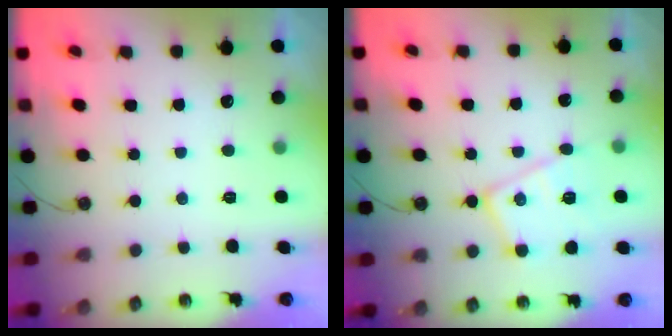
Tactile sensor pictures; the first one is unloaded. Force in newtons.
{"total": 15.0, "press": 14.9, "slide": 1.4}